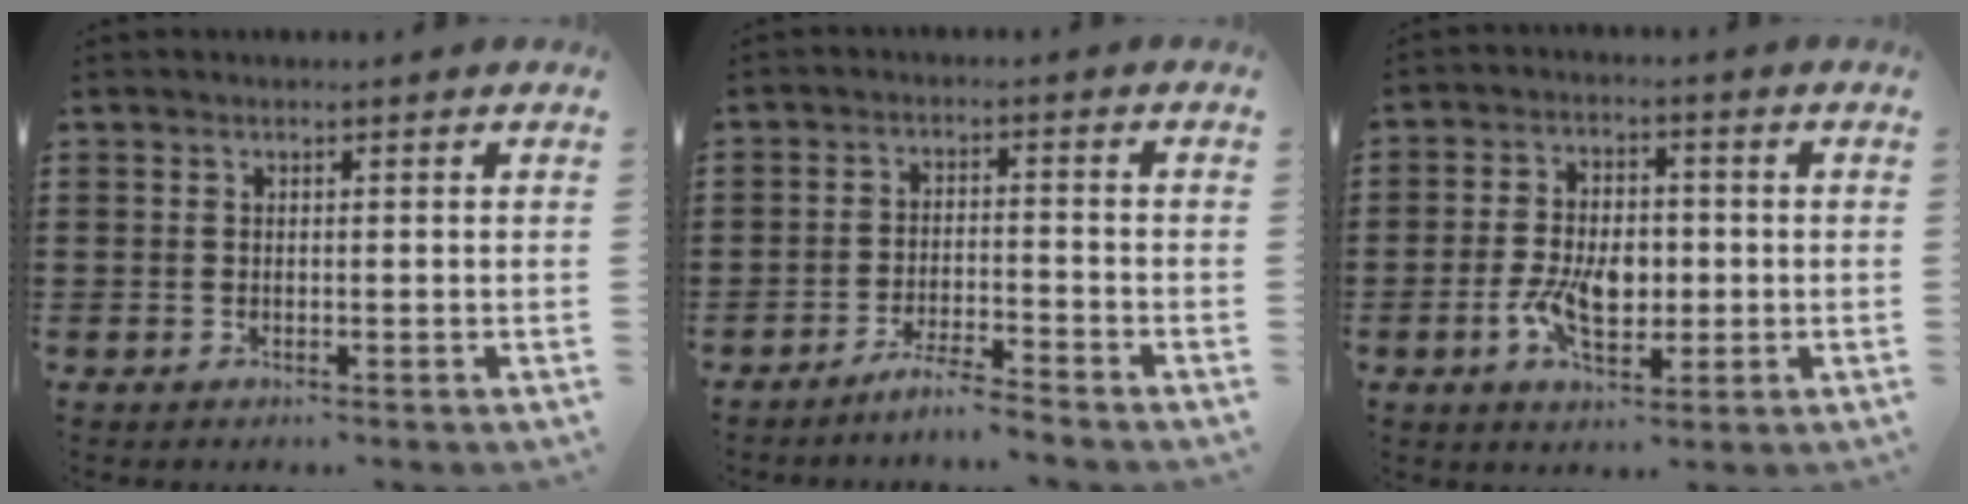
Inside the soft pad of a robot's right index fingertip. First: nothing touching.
{"total": 3.9, "force": [-3.7, -0.2, 1.3], "torque": [-0.029, -0.002, -0.074]}
{"total": 7.6, "force": [-1.4, 4.6, 5.9], "torque": [-0.115, 0.005, -0.028]}